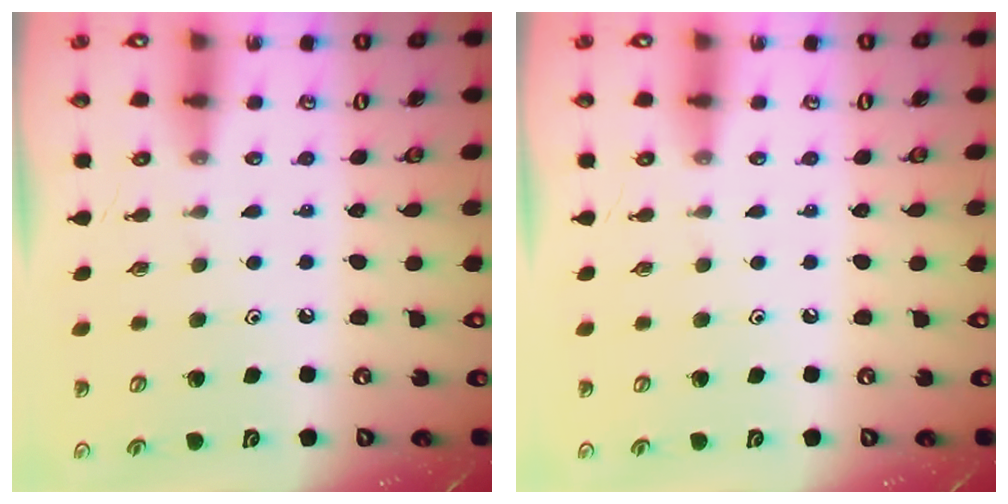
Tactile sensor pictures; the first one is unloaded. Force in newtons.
{"total": 0.0}